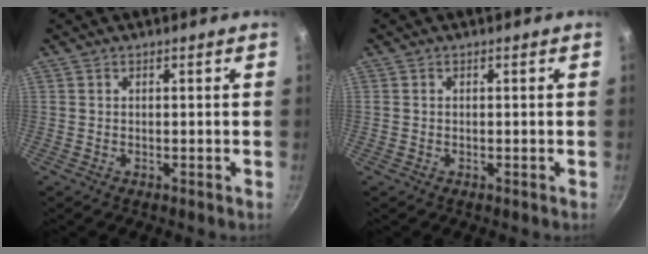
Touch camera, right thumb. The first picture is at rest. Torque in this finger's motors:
{"motor_torque": [-0.18, -0.43, 0.30, 0.16, -0.03]}